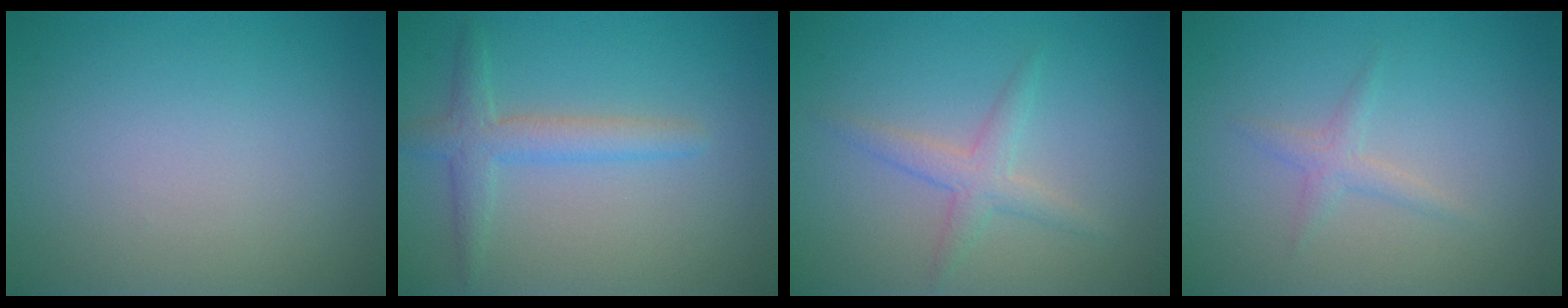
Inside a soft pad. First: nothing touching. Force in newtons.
{"total": 2.8, "press": 2.8, "slide": 0.2}
{"total": 2.2, "press": 2.2, "slide": 0.0}
{"total": 1.3, "press": 1.3, "slide": 0.0}